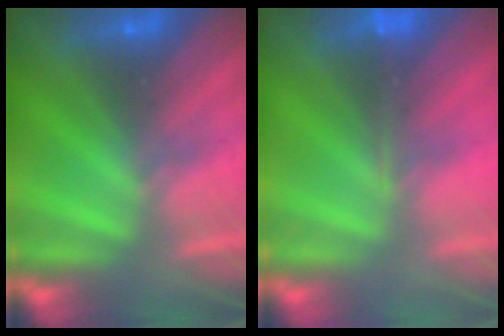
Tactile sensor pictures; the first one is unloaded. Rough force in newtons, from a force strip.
{"total": 1.6}